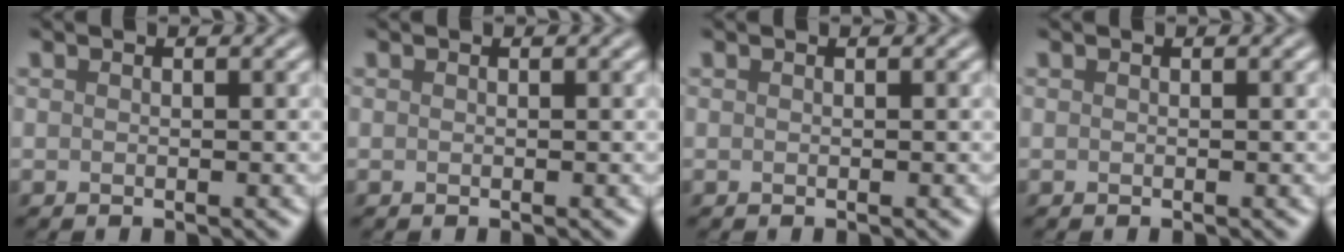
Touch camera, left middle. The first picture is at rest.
{"total": 0.0}
{"total": 0.0}
{"total": 0.0}